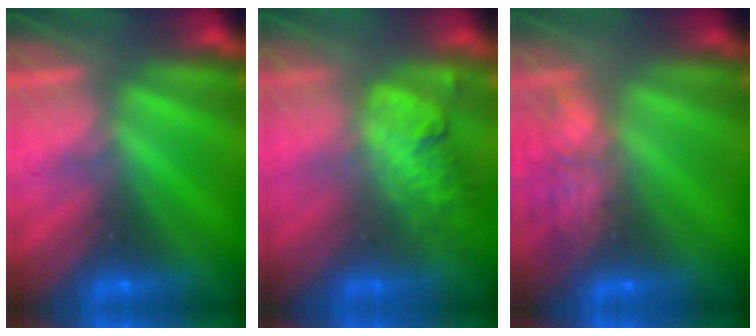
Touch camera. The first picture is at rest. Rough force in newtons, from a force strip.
{"total": 2.5}
{"total": 8.9}